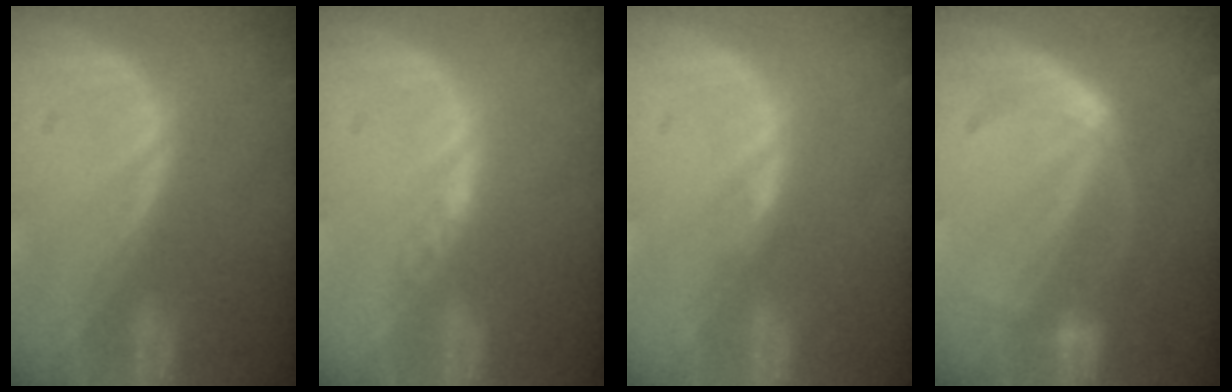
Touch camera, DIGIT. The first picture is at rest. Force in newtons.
{"total": 1.6, "press": 1.3, "slide": 0.9}
{"total": 0.8, "press": 0.8, "slide": 0.0}
{"total": 5.1, "press": 5.0, "slide": 0.8}